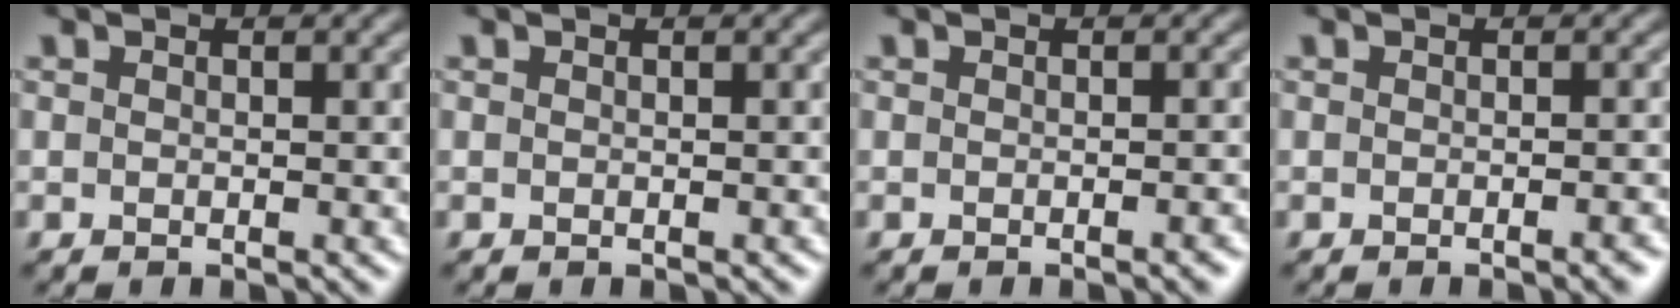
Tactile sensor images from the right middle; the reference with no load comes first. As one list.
[{"total": 0.0}, {"total": 1.1, "force": [-0.5, 0.3, 0.9], "torque": [-0.013, 0.001, -0.003]}, {"total": 1.3, "force": [-0.7, 0.4, 1.1], "torque": [-0.015, 0.001, -0.006]}]